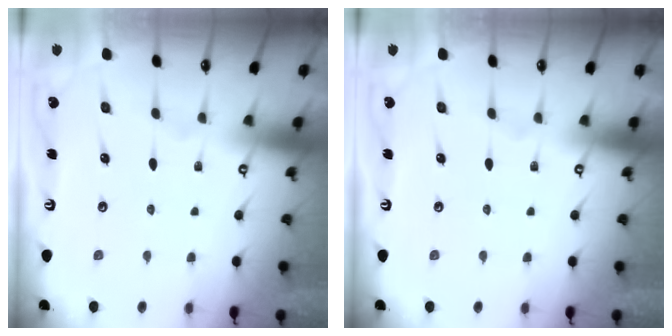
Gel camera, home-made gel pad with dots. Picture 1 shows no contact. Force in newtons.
{"total": 0.0}